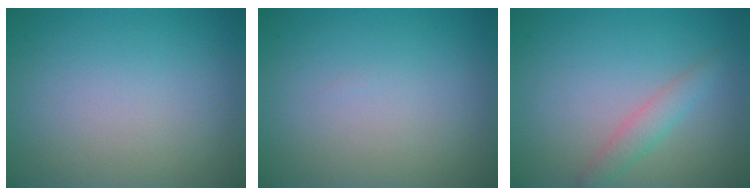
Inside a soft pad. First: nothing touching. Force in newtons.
{"total": 0.0}
{"total": 2.0, "press": 2.0, "slide": 0.0}